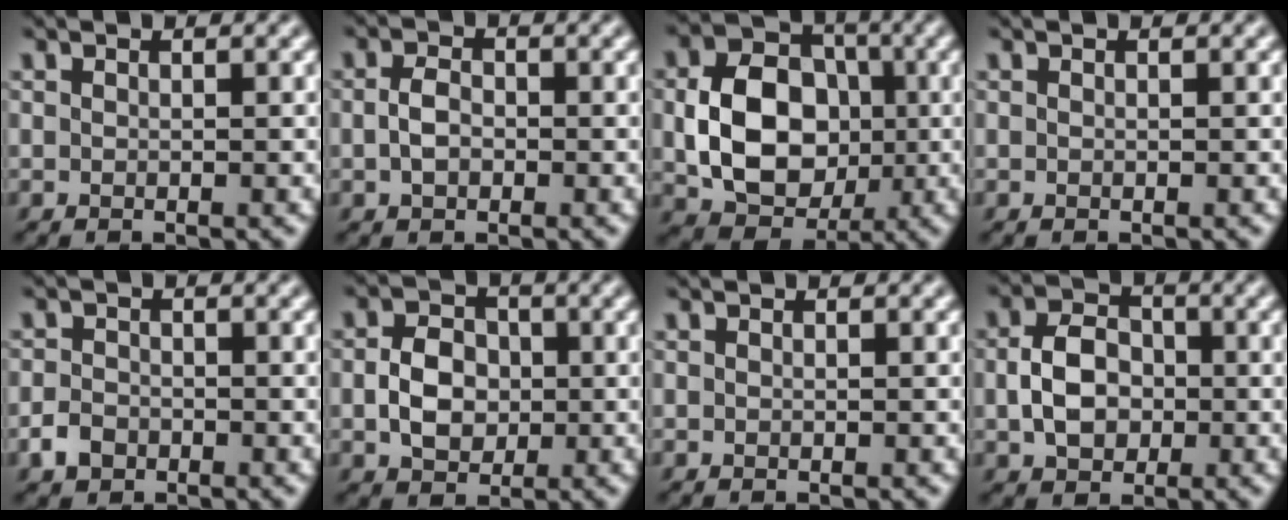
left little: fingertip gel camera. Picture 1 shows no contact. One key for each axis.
{"total": 2.2, "fx": -0.4, "fy": 1.5, "fz": 1.6, "tx": -0.037, "ty": 0.002, "tz": -0.011}
{"total": 8.8, "fx": -0.6, "fy": 6.7, "fz": 5.7, "tx": -0.102, "ty": 0.003, "tz": -0.011}
{"total": 0.0}
{"total": 2.0, "fx": -1.1, "fy": 1.4, "fz": 0.7, "tx": -0.011, "ty": 0.001, "tz": -0.028}
{"total": 4.0, "fx": -0.6, "fy": 3.1, "fz": 2.5, "tx": -0.048, "ty": 0.004, "tz": -0.015}
{"total": 0.0}
{"total": 4.7, "fx": -0.6, "fy": 3.6, "fz": 3.1, "tx": -0.063, "ty": 0.003, "tz": -0.013}